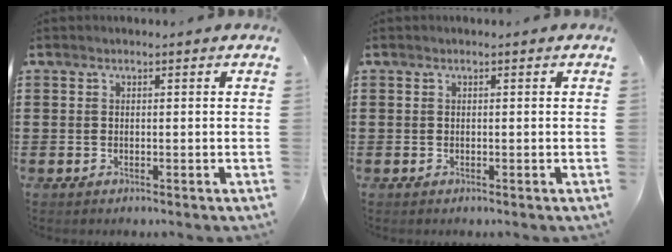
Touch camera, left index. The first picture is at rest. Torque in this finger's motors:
{"motor_torque": [0.00, 0.00, 0.00, 0.00]}